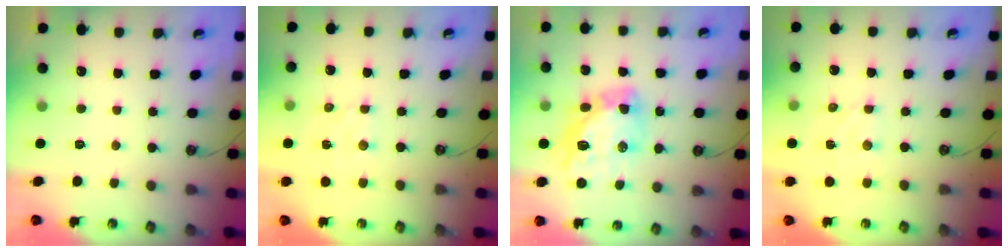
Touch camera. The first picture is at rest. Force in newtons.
{"total": 2.3, "press": 2.3, "slide": 0.4}
{"total": 15.9, "press": 15.8, "slide": 2.0}
{"total": 2.3, "press": 2.3, "slide": 0.4}